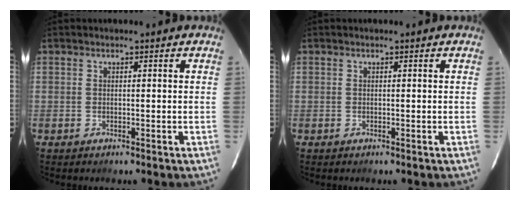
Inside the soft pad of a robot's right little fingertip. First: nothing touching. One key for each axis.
{"total": 0.0}